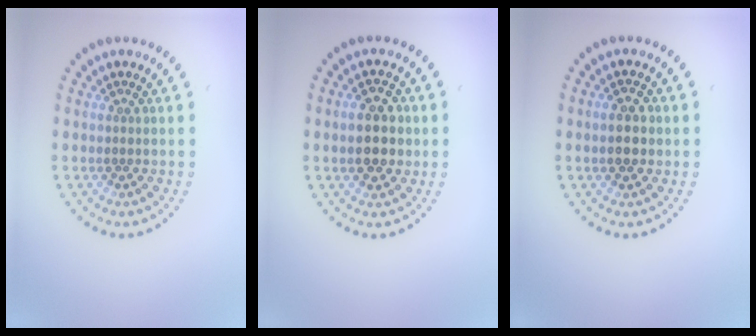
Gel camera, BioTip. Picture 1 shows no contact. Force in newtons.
{"total": 4.0, "press": 4.0, "slide": 0.4}
{"total": 2.5, "press": 2.5, "slide": 0.2}